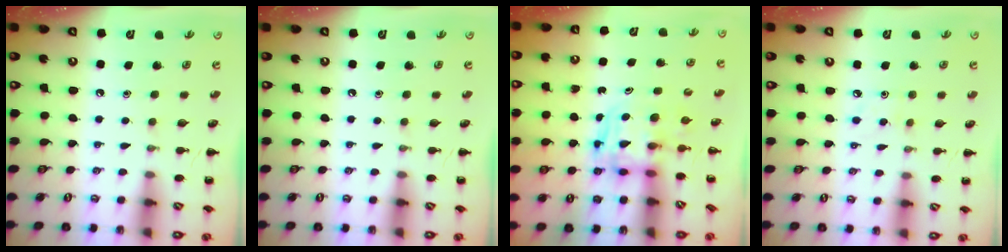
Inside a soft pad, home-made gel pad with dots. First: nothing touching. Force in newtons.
{"total": 0.0}
{"total": 2.7, "press": 2.7, "slide": 0.2}
{"total": 2.8, "press": 2.7, "slide": 1.0}